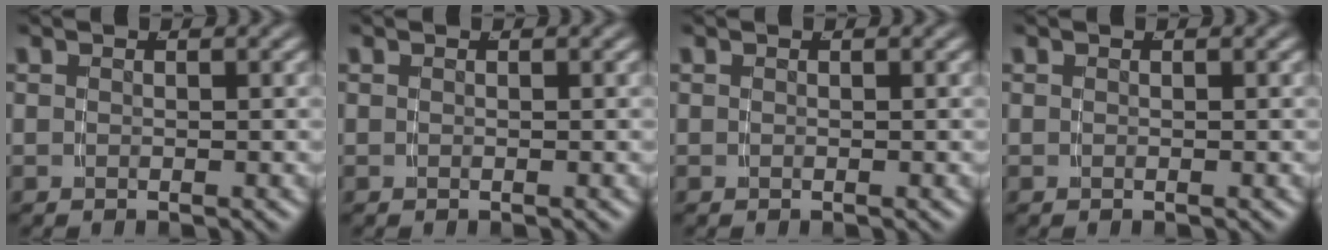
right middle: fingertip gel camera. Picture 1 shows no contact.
{"total": 0.0}
{"total": 0.0}
{"total": 0.0}